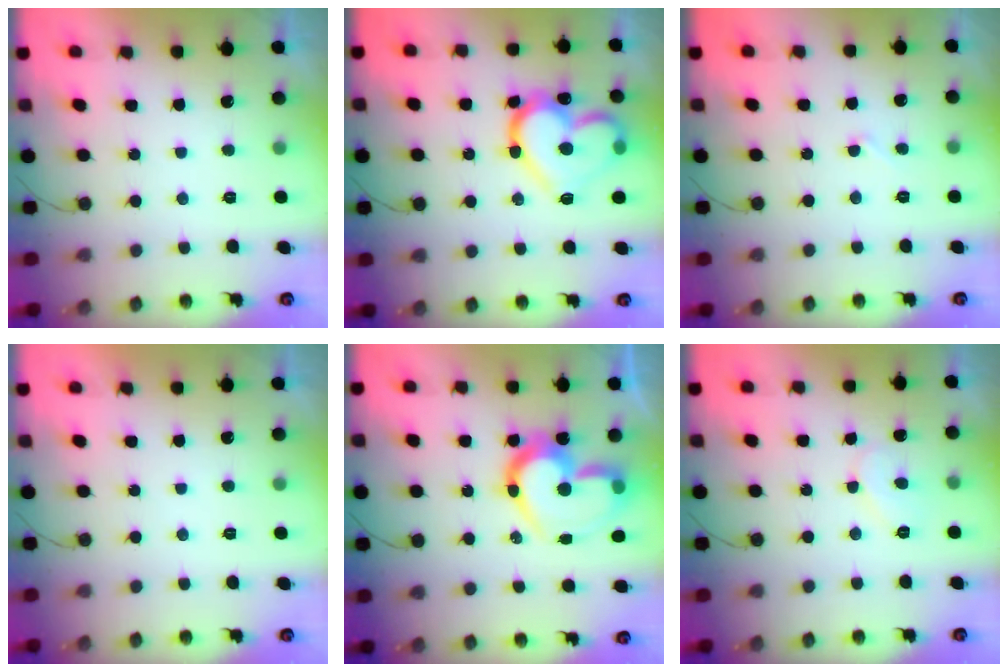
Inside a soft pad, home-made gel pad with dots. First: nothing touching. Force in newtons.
{"total": 20.2, "press": 20.1, "slide": 1.6}
{"total": 2.8, "press": 2.8, "slide": 0.2}
{"total": 1.8, "press": 1.8, "slide": 0.0}
{"total": 18.6, "press": 18.6, "slide": 1.6}
{"total": 6.6, "press": 6.6, "slide": 0.6}